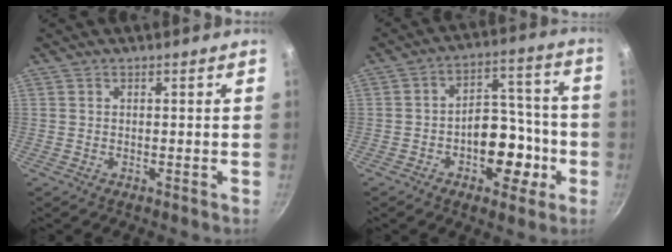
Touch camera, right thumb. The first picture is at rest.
{"total": 12.4, "force": [-4.1, 8.0, 8.5], "torque": [-0.071, 0.052, -0.058]}